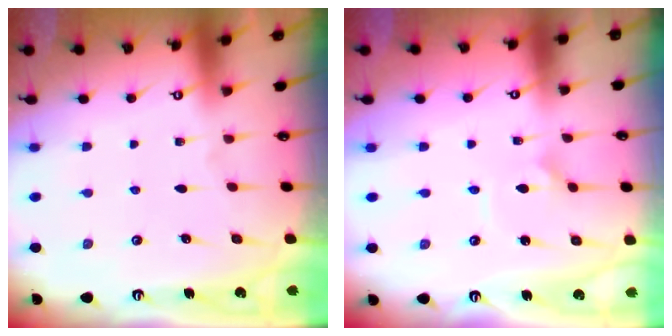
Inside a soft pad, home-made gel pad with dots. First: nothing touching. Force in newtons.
{"total": 1.8, "press": 1.8, "slide": 0.1}